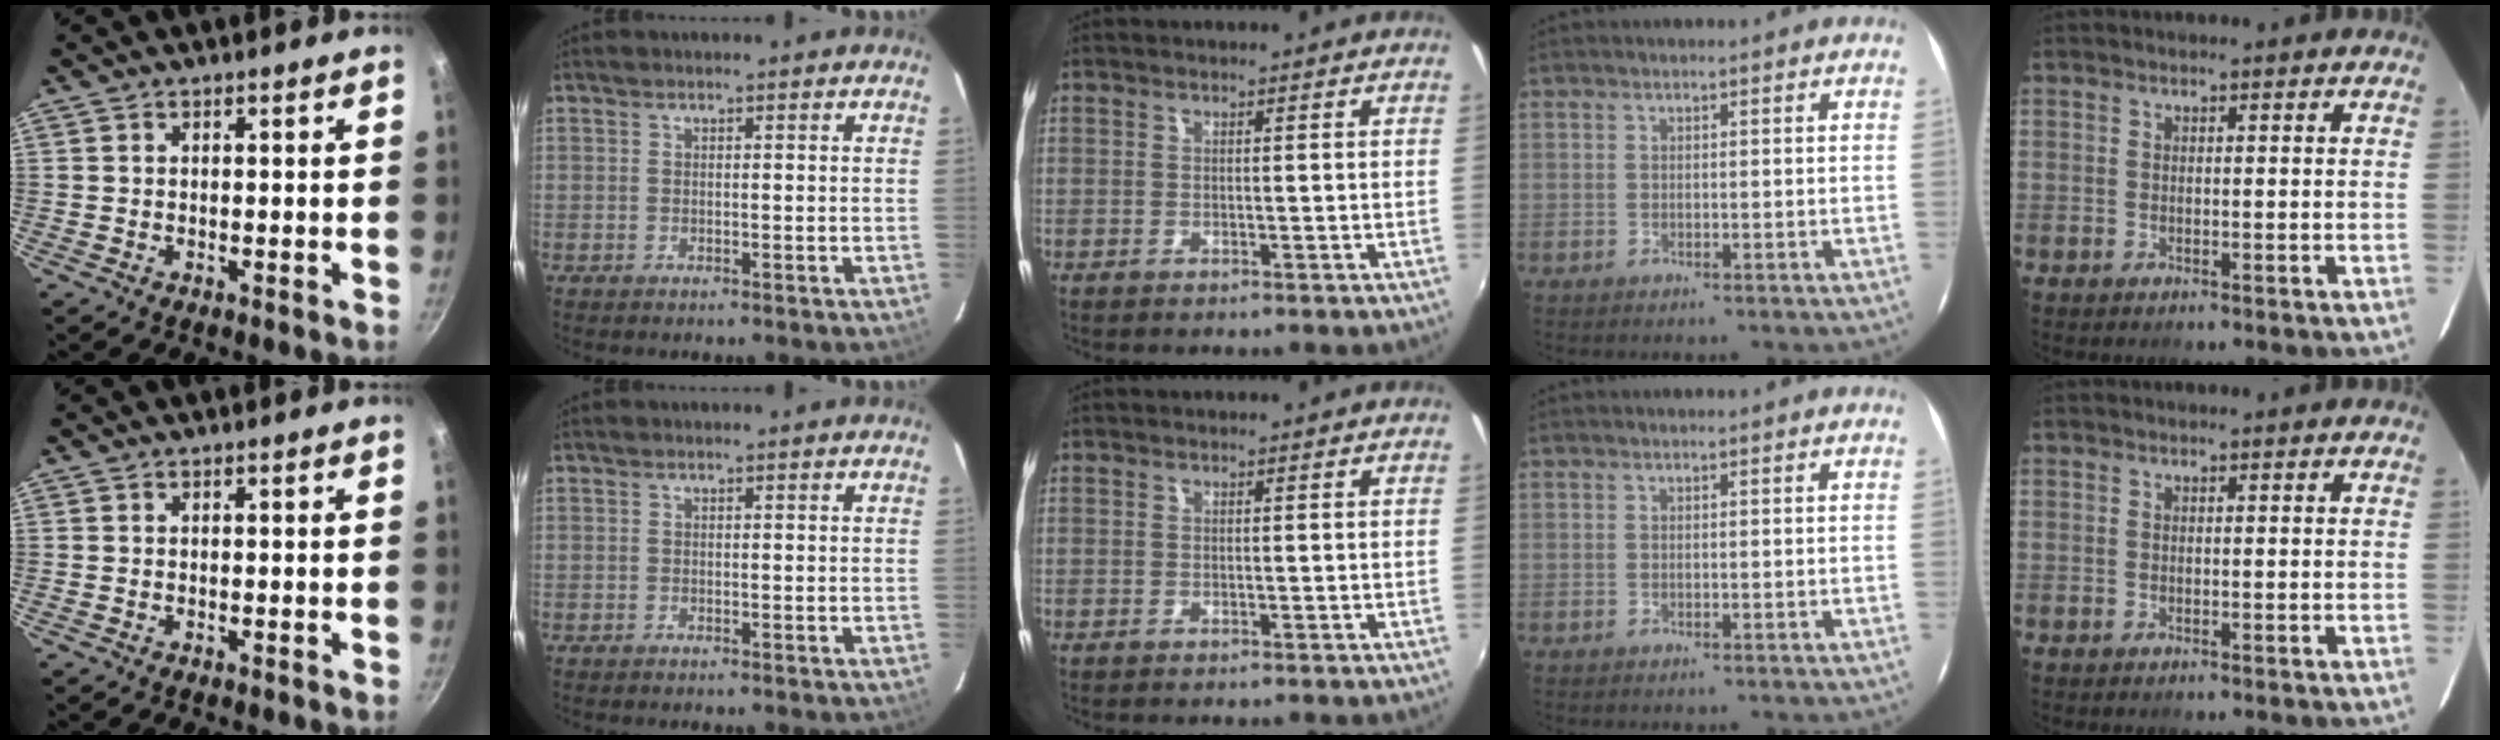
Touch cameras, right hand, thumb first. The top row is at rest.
{}